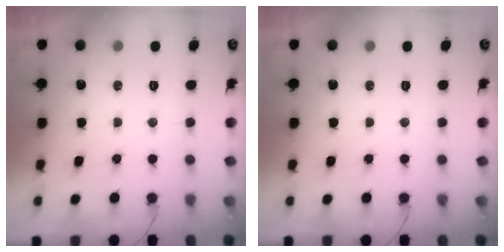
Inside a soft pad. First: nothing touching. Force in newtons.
{"total": 0.0}